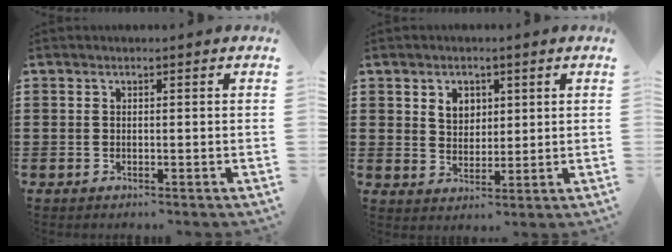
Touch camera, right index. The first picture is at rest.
{"total": 3.8, "force": [1.8, 3.0, 1.6], "torque": [-0.037, 0.007, 0.030]}